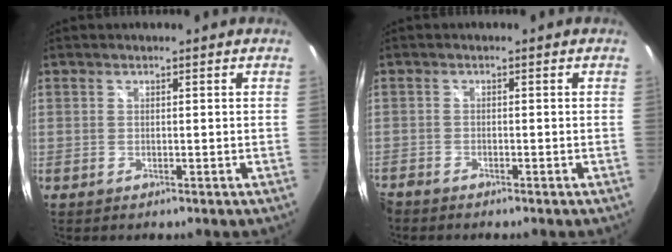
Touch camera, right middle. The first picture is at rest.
{"total": 2.5, "force": [-2.3, 0.8, 0.4], "torque": [-0.021, -0.010, -0.047]}